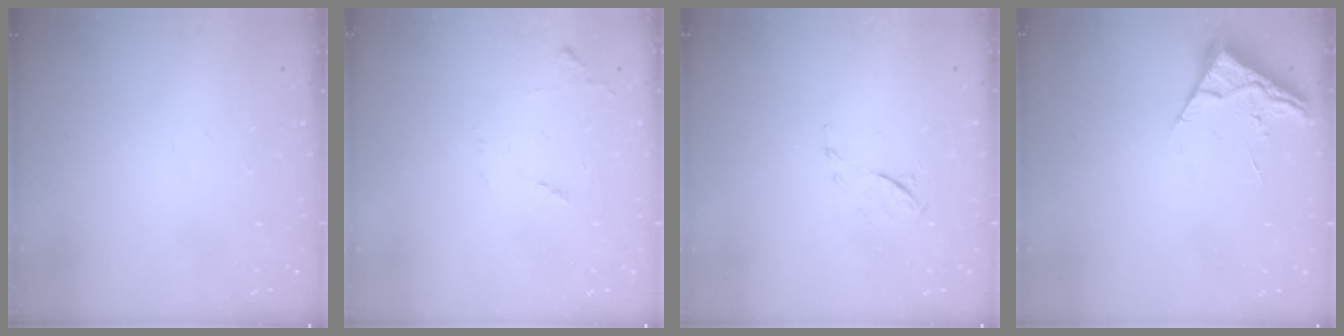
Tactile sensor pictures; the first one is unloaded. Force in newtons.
{"total": 6.8, "press": 6.8, "slide": 0.9}
{"total": 6.2, "press": 6.2, "slide": 0.9}
{"total": 3.7, "press": 3.6, "slide": 0.5}